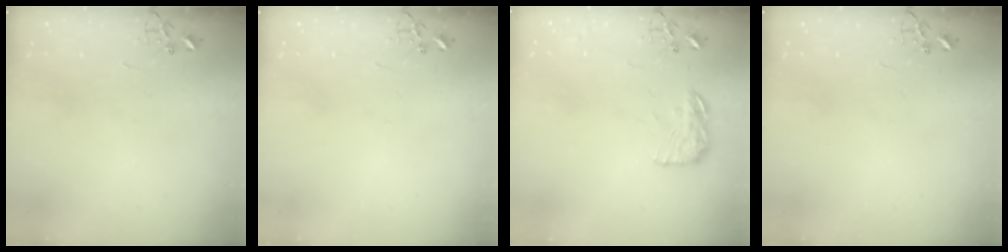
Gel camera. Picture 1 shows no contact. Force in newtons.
{"total": 0.0}
{"total": 12.1, "press": 12.1, "slide": 0.5}
{"total": 0.0}